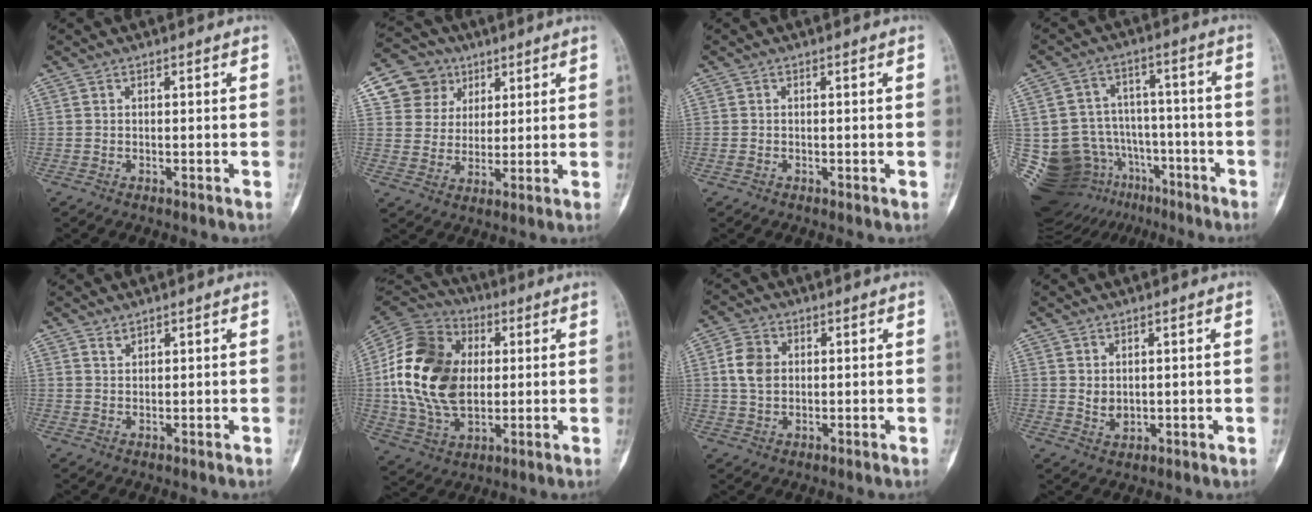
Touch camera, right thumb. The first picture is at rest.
{"total": 9.9, "force": [4.6, 8.6, 1.9], "torque": [0.003, -0.013, 0.084]}
{"total": 0.5, "force": [-0.2, 0.5, 0.1], "torque": [-0.004, 0.001, -0.004]}
{"total": 20.9, "force": [-11.9, 14.4, 9.4], "torque": [-0.174, 0.085, -0.180]}
{"total": 2.5, "force": [1.9, 1.5, 0.4], "torque": [0.008, -0.014, 0.033]}
{"total": 23.1, "force": [2.1, 15.8, 16.6], "torque": [-0.312, 0.000, 0.042]}
{"total": 6.2, "force": [1.0, 4.6, 4.0], "torque": [-0.069, 0.001, 0.017]}
{"total": 2.4, "force": [0.8, 1.7, 1.5], "torque": [-0.018, -0.009, 0.022]}